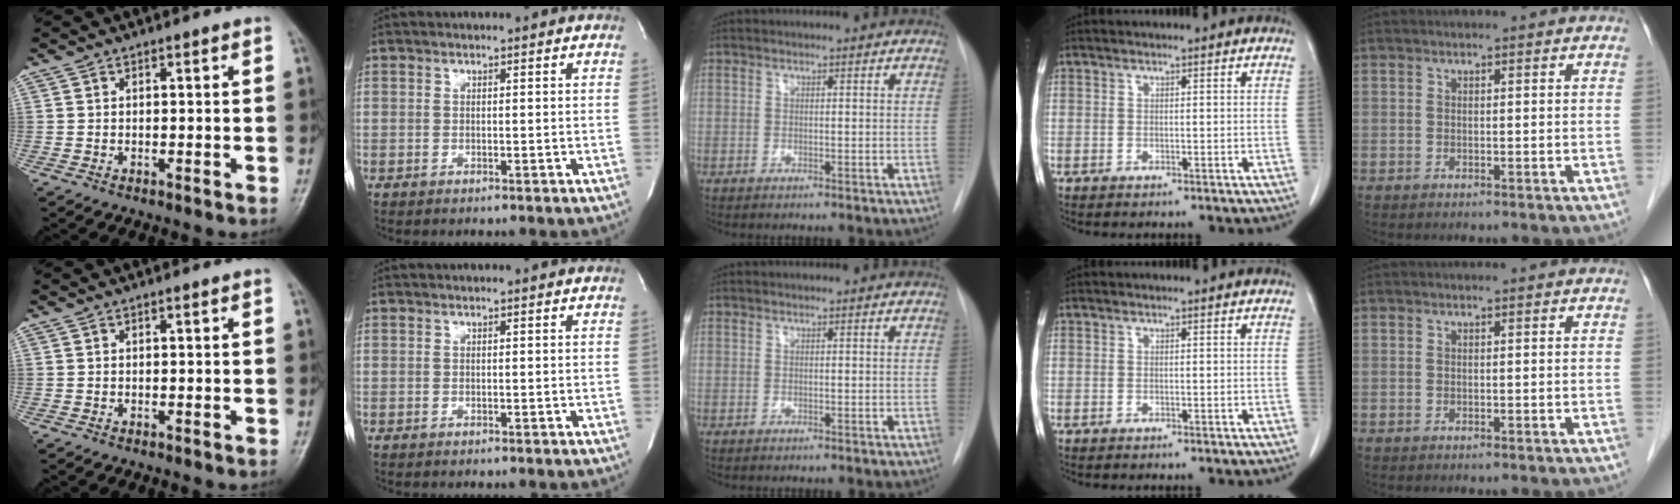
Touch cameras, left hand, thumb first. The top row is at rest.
{}